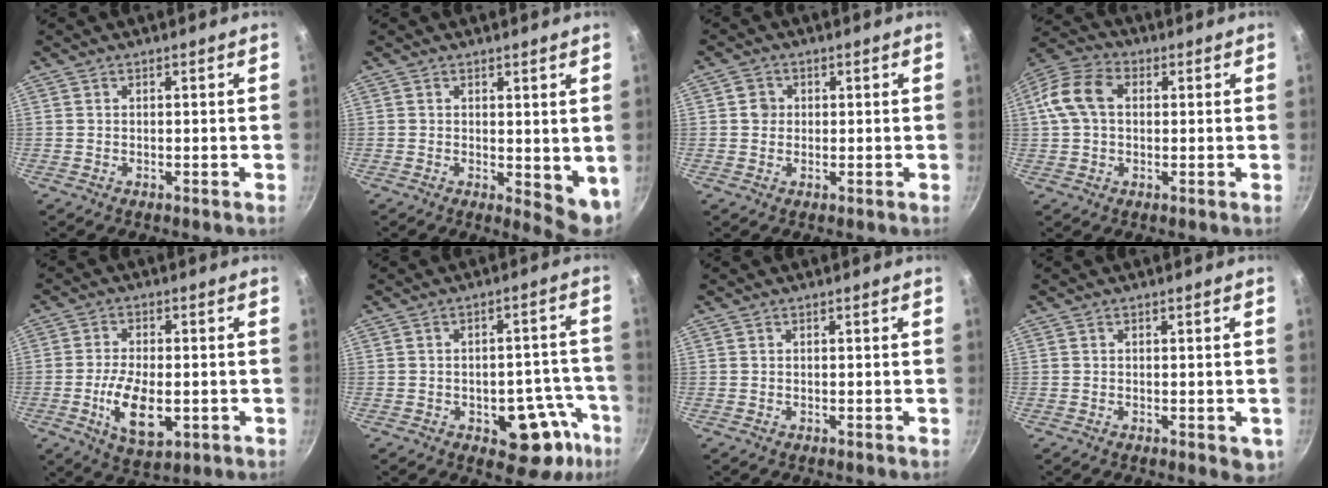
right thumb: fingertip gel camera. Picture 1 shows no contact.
{"total": 5.8, "force": [0.3, 2.3, 5.3], "torque": [-0.059, -0.015, 0.011]}
{"total": 2.6, "force": [0.3, 2.4, 0.9], "torque": [-0.003, 0.003, 0.005]}
{"total": 9.9, "force": [1.7, 6.9, 7.0], "torque": [-0.145, 0.030, 0.025]}
{"total": 9.7, "force": [-2.2, 4.7, 8.2], "torque": [-0.139, -0.004, -0.031]}
{"total": 11.6, "force": [-5.4, 5.9, 8.4], "torque": [-0.064, 0.047, -0.059]}
{"total": 0.0}
{"total": 2.8, "force": [-0.8, 1.2, 2.4], "torque": [-0.009, -0.002, -0.008]}